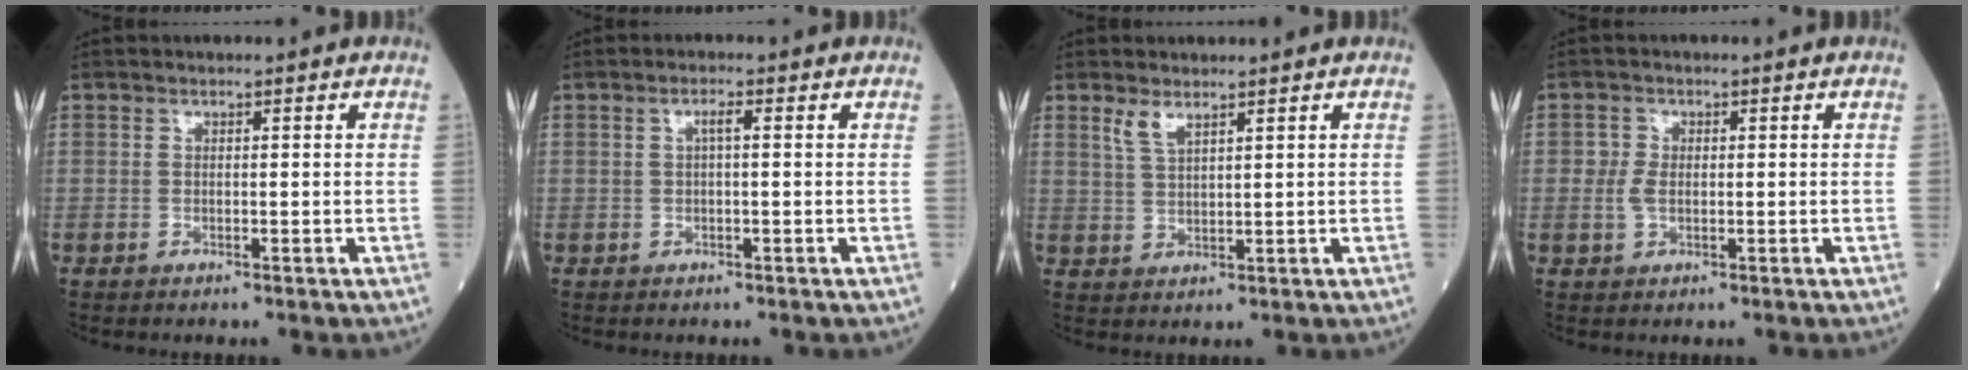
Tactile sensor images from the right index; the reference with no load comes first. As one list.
[{"total": 1.5, "force": [0.3, 0.2, 1.4], "torque": [-0.023, 0.005, 0.003]}, {"total": 2.4, "force": [1.8, 0.5, 1.5], "torque": [-0.039, -0.002, 0.041]}, {"total": 2.2, "force": [-0.1, 1.6, 1.5], "torque": [-0.034, 0.003, -0.003]}]